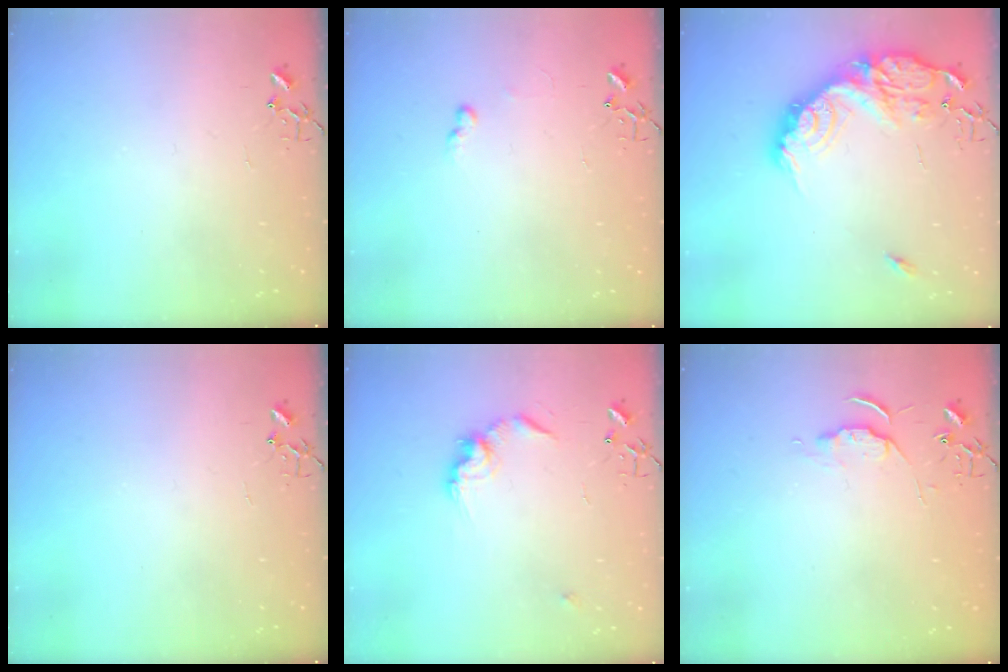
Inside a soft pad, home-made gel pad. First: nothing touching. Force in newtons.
{"total": 5.4, "press": 5.4, "slide": 0.6}
{"total": 20.4, "press": 20.4, "slide": 0.8}
{"total": 0.0}
{"total": 11.9, "press": 11.8, "slide": 1.0}
{"total": 5.1, "press": 5.0, "slide": 0.6}